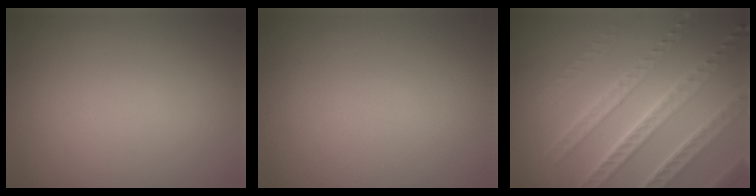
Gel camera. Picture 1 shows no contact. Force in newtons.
{"total": 0.0}
{"total": 8.0, "press": 5.6, "slide": 5.8}